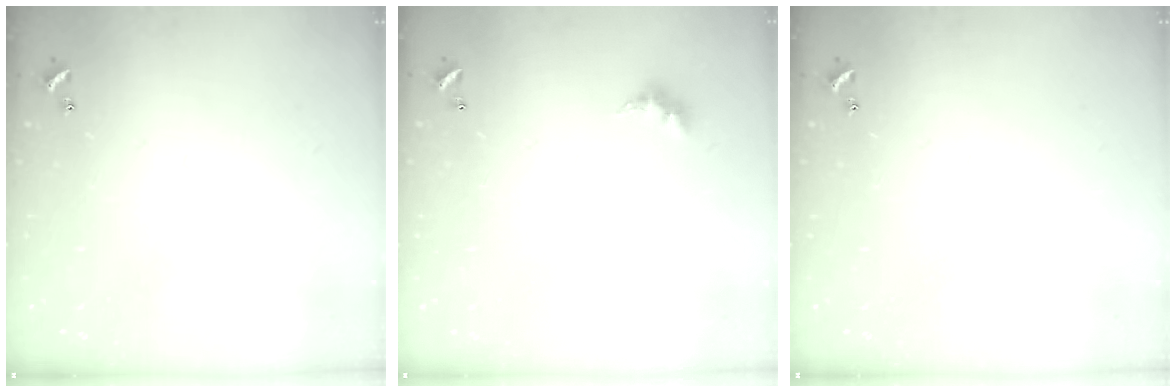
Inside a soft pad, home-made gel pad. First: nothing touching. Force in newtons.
{"total": 3.0, "press": 2.9, "slide": 0.5}
{"total": 0.0}